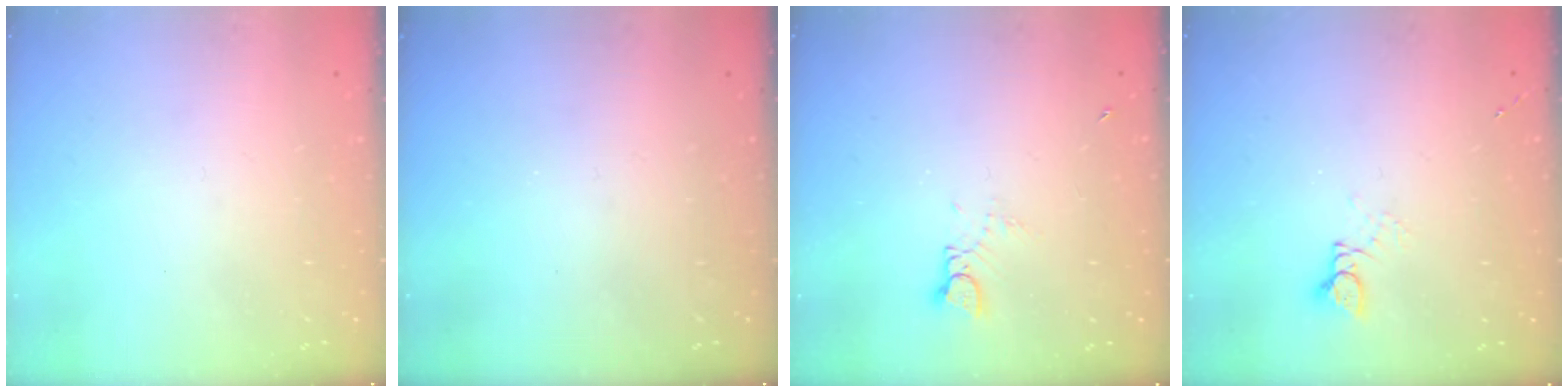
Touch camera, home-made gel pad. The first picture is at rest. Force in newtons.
{"total": 0.0}
{"total": 1.9, "press": 1.9, "slide": 0.1}
{"total": 2.4, "press": 2.4, "slide": 0.3}